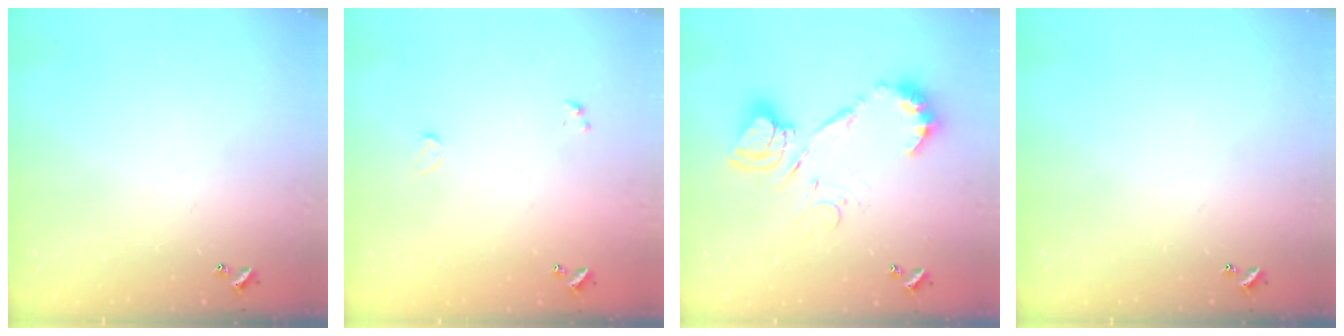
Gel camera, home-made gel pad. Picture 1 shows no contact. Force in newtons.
{"total": 0.9, "press": 0.8, "slide": 0.2}
{"total": 14.0, "press": 13.9, "slide": 1.4}
{"total": 0.0}